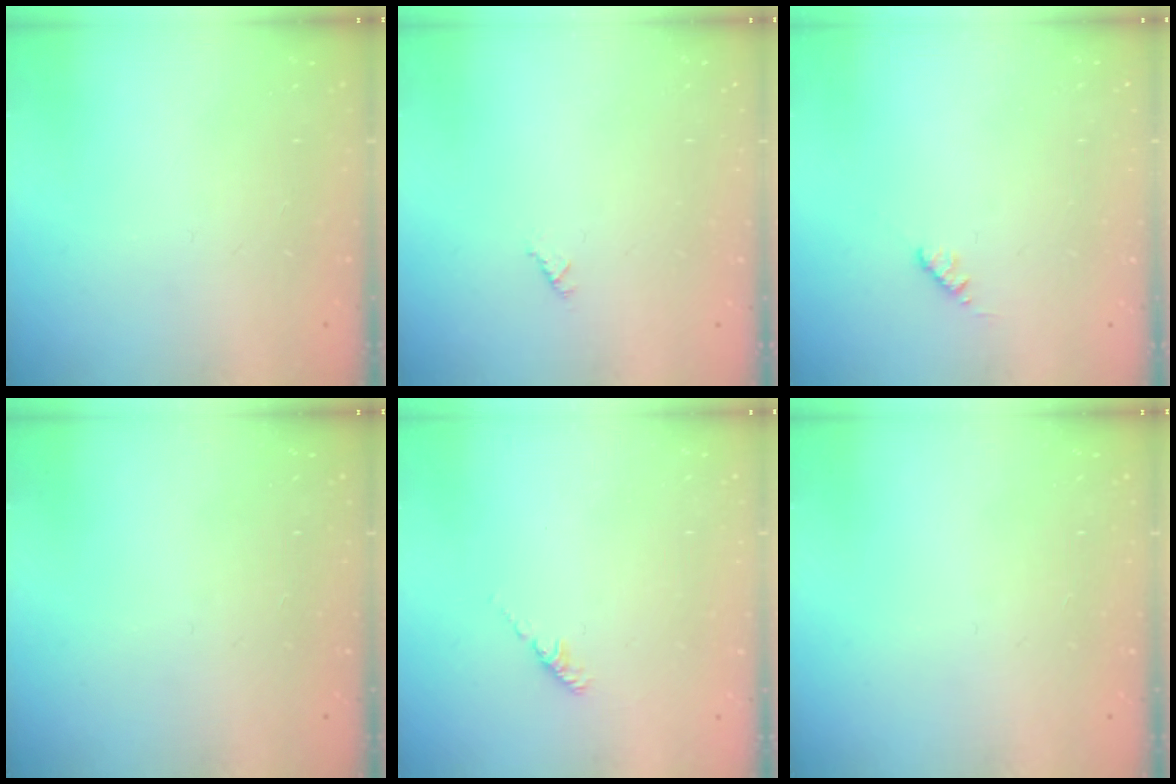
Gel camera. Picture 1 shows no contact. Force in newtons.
{"total": 0.6, "press": 0.6, "slide": 0.2}
{"total": 2.8, "press": 2.8, "slide": 0.4}
{"total": 0.0}
{"total": 2.2, "press": 2.1, "slide": 0.6}
{"total": 0.0}